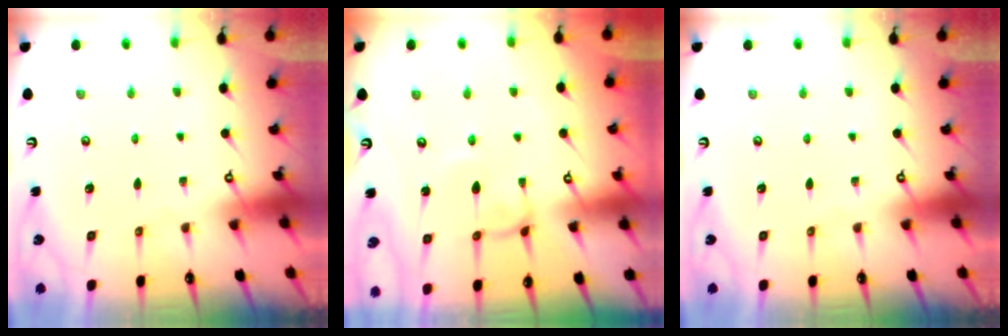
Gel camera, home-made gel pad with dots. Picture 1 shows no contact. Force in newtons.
{"total": 2.0, "press": 2.0, "slide": 0.1}
{"total": 0.0}